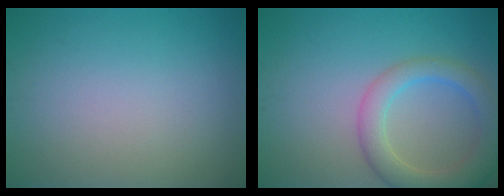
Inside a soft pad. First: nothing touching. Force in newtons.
{"total": 5.0, "press": 5.0, "slide": 0.3}